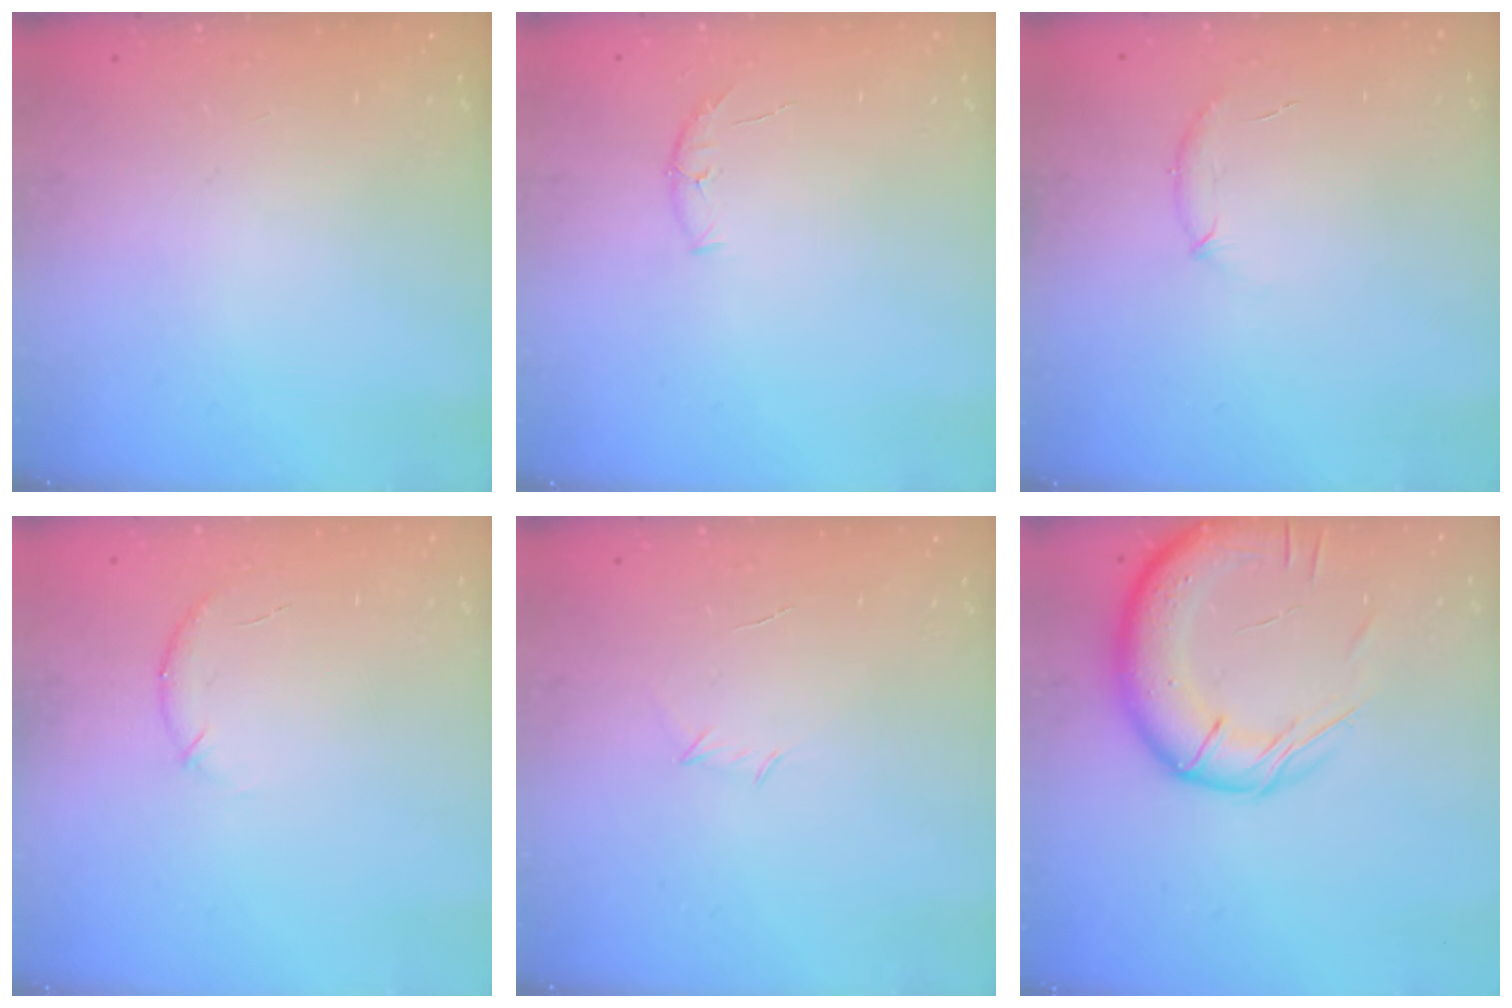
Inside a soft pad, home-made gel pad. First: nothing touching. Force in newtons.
{"total": 5.6, "press": 5.5, "slide": 1.1}
{"total": 6.1, "press": 5.9, "slide": 1.4}
{"total": 5.7, "press": 5.6, "slide": 1.3}
{"total": 3.2, "press": 3.1, "slide": 0.8}
{"total": 15.7, "press": 15.3, "slide": 3.2}